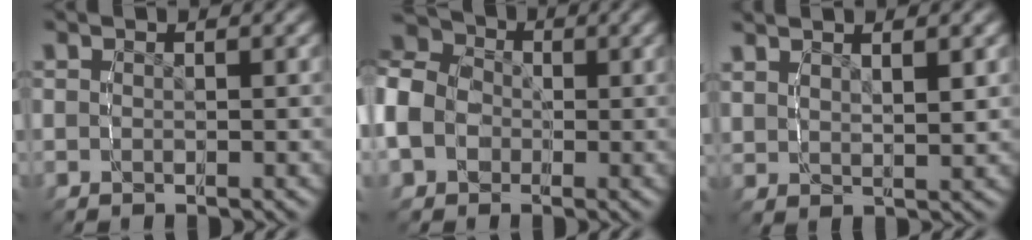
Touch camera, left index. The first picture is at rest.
{"total": 11.1, "force": [1.2, 9.7, 5.4], "torque": [-0.125, 0.002, 0.004]}
{"total": 2.4, "force": [2.1, 0.1, 1.3], "torque": [-0.019, -0.003, 0.045]}